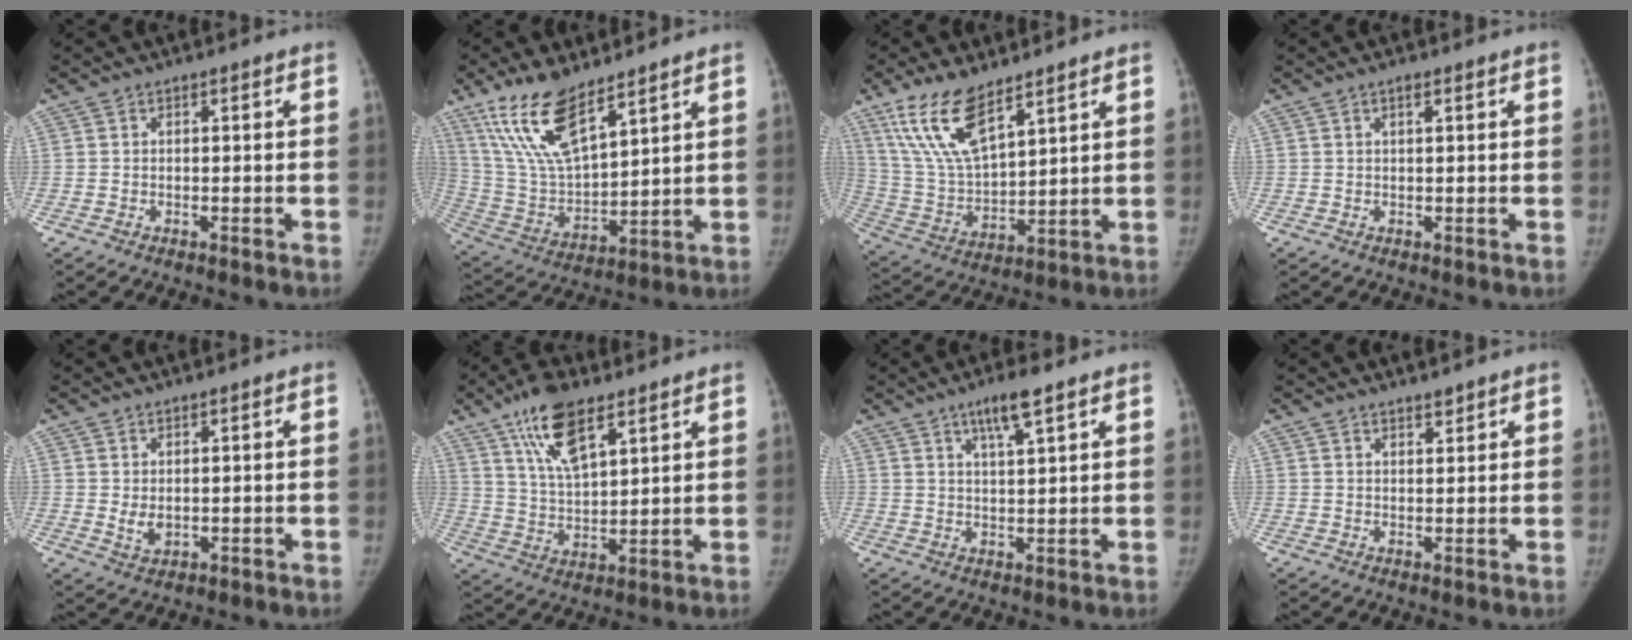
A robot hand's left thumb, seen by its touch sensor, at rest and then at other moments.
{"total": 16.0, "force": [10.8, 5.2, 10.6], "torque": [-0.191, -0.051, 0.224]}
{"total": 14.4, "force": [9.5, 5.1, 9.6], "torque": [-0.177, -0.043, 0.201]}
{"total": 1.2, "force": [0.7, 0.3, 0.9], "torque": [-0.014, 0.001, 0.012]}
{"total": 2.8, "force": [0.6, 1.6, 2.2], "torque": [-0.031, -0.011, 0.018]}
{"total": 12.7, "force": [7.6, 4.9, 8.9], "torque": [-0.146, -0.030, 0.144]}
{"total": 6.1, "force": [3.9, 0.9, 4.6], "torque": [-0.082, -0.018, 0.069]}
{"total": 2.1, "force": [1.9, 0.6, 0.8], "torque": [-0.002, -0.014, 0.030]}